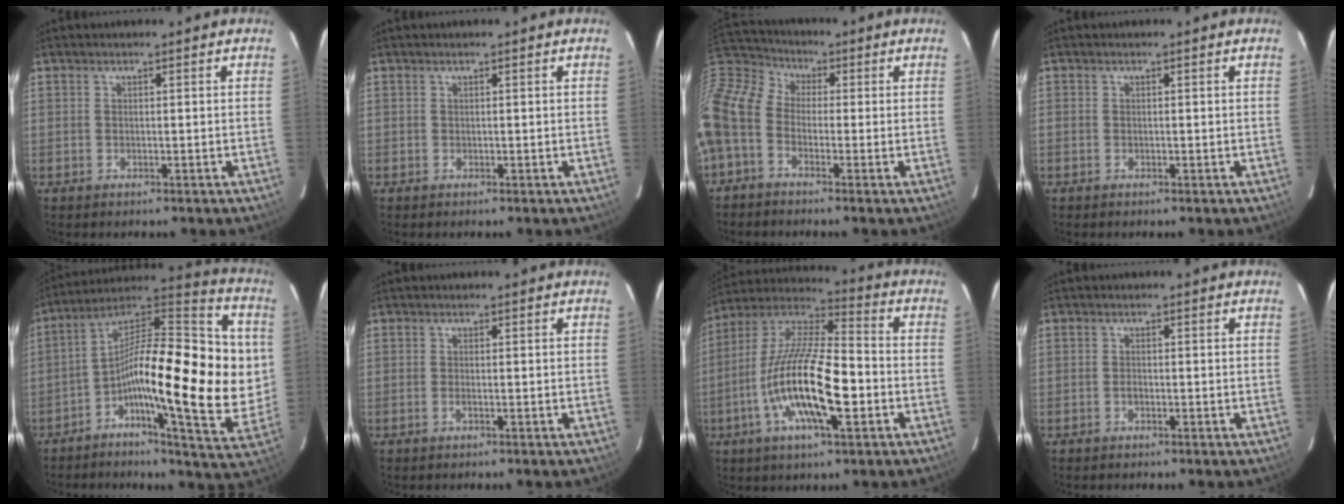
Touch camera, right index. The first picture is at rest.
{"total": 0.0}
{"total": 11.8, "force": [-1.9, 8.1, 8.4], "torque": [-0.183, 0.016, -0.055]}
{"total": 0.0}
{"total": 24.3, "force": [-1.2, 7.8, 23.0], "torque": [-0.359, 0.020, -0.034]}
{"total": 0.9, "force": [-0.4, 0.1, 0.8], "torque": [-0.017, 0.000, -0.008]}
{"total": 18.6, "force": [-5.3, 5.3, 17.1], "torque": [-0.329, -0.012, -0.106]}
{"total": 1.0, "force": [-0.5, 0.6, 0.7], "torque": [-0.014, 0.002, -0.010]}